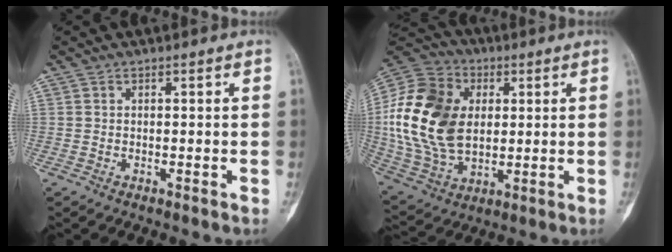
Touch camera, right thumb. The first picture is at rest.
{"total": 22.2, "force": [2.6, 15.5, 15.8], "torque": [-0.307, -0.003, 0.053]}